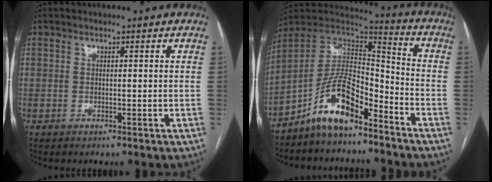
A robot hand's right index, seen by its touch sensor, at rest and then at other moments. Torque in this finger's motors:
{"motor_torque": [0.89, -1.06, 0.39, 0.19]}